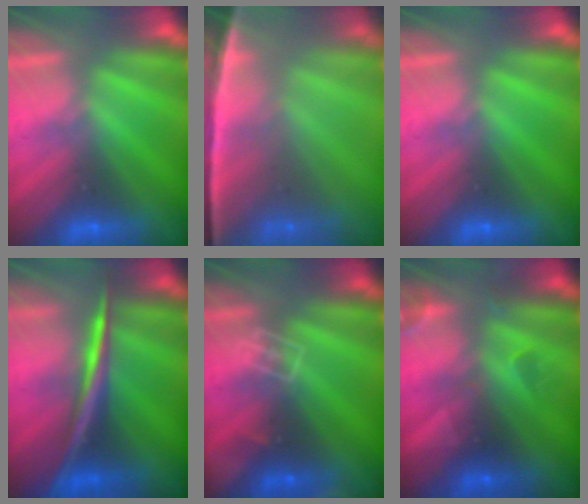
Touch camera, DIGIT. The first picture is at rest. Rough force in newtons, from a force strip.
{"total": 6.1}
{"total": 0.0}
{"total": 2.8}
{"total": 2.9}
{"total": 2.4}